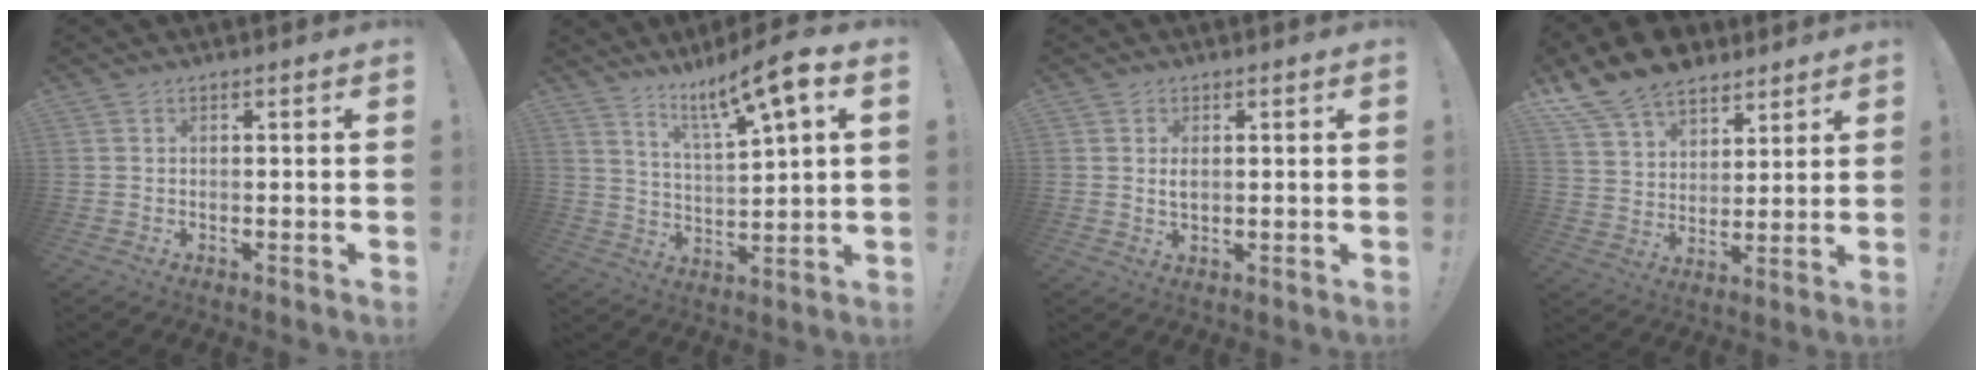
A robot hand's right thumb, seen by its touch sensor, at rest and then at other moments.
{"total": 11.7, "force": [7.6, 1.2, 8.9], "torque": [-0.150, -0.048, 0.116]}
{"total": 2.0, "force": [0.4, 1.4, 1.3], "torque": [-0.020, -0.001, 0.006]}
{"total": 14.3, "force": [10.9, 7.9, 4.6], "torque": [-0.087, -0.076, 0.209]}